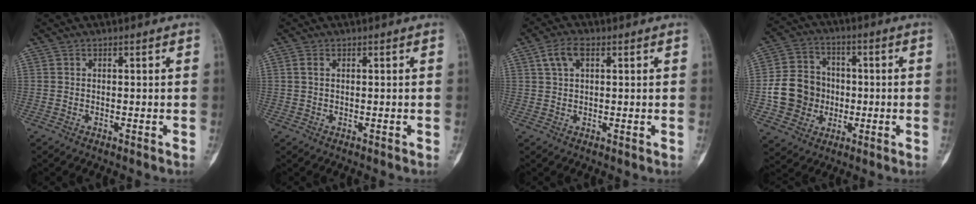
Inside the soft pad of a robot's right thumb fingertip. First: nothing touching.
{"total": 1.3, "force": [0.3, 0.8, 1.0], "torque": [-0.024, 0.001, 0.004]}
{"total": 4.3, "force": [1.7, 2.4, 3.2], "torque": [-0.061, 0.011, 0.032]}
{"total": 12.9, "force": [-1.6, 11.6, 5.3], "torque": [-0.071, 0.021, -0.028]}